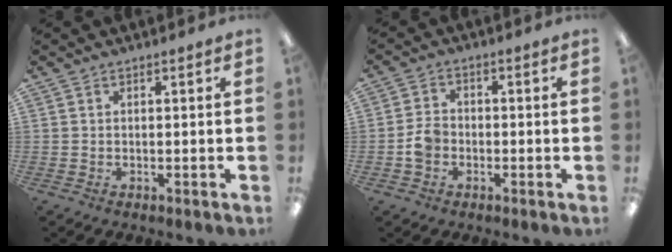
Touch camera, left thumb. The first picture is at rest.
{"total": 4.8, "force": [-1.5, 3.7, 2.7], "torque": [-0.051, 0.010, -0.027]}